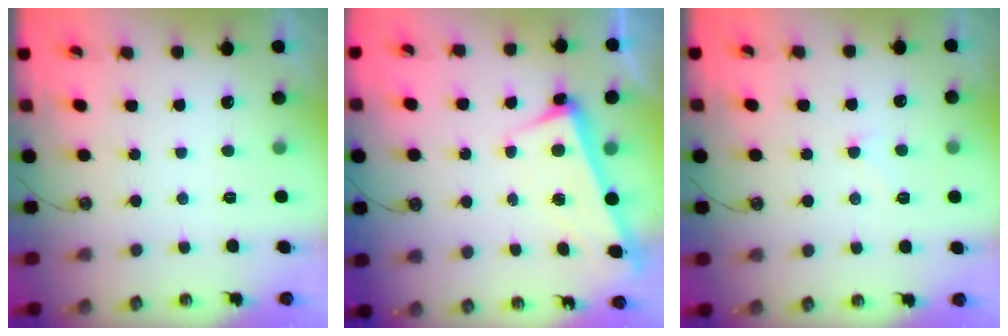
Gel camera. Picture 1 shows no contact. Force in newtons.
{"total": 2.6, "press": 2.4, "slide": 0.9}
{"total": 0.9, "press": 0.6, "slide": 0.6}